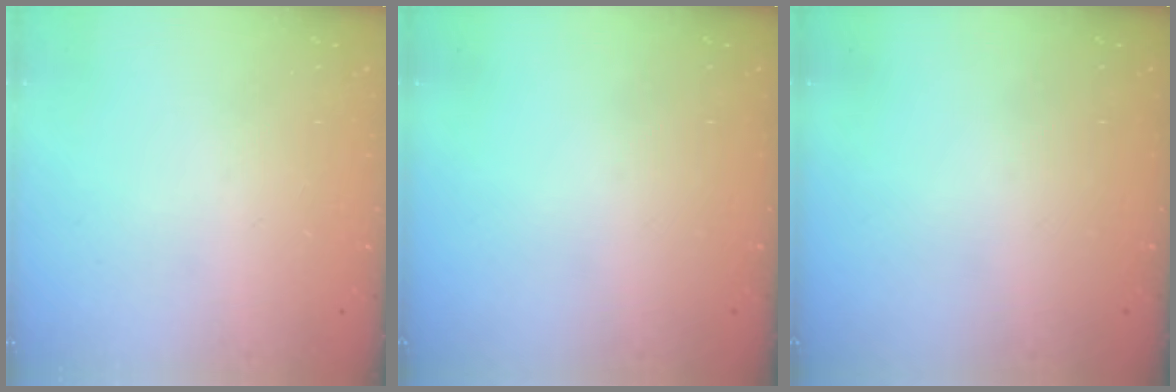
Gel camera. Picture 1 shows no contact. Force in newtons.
{"total": 0.0}
{"total": 0.0}